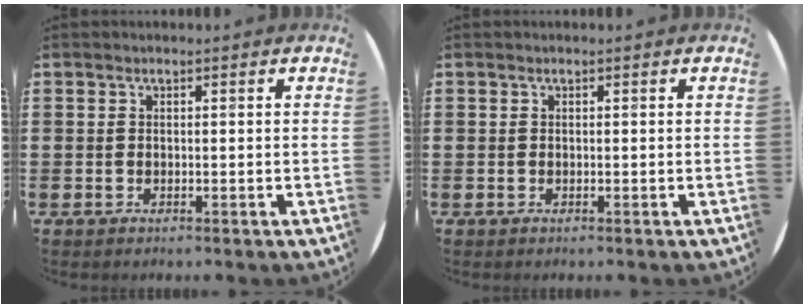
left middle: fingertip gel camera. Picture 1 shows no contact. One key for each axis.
{"total": 0.0}